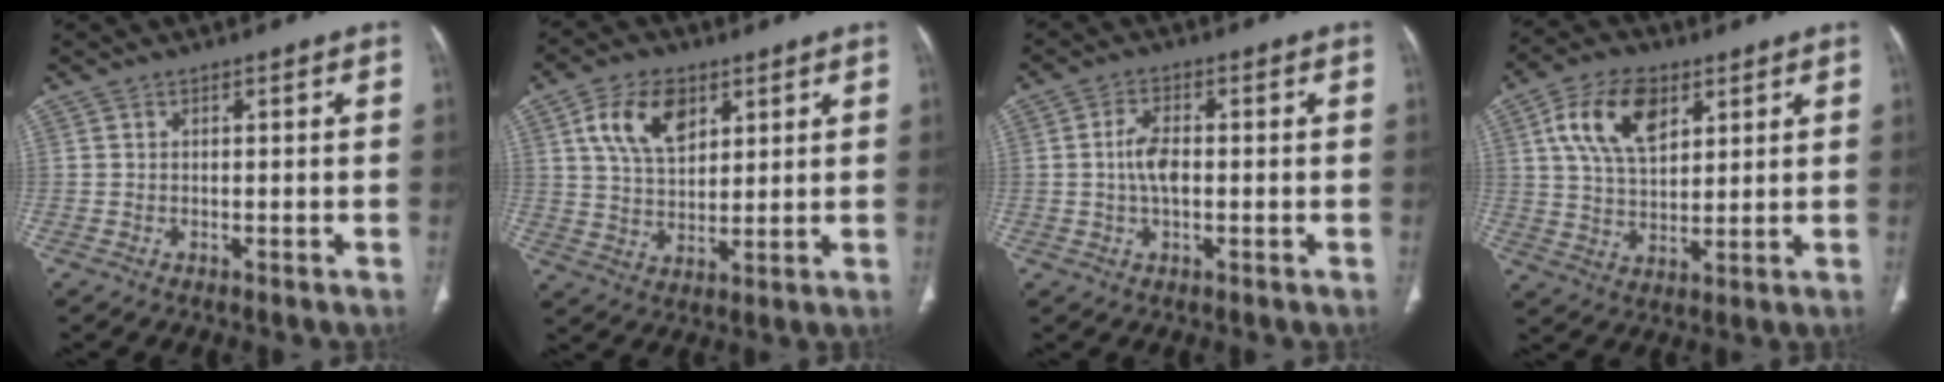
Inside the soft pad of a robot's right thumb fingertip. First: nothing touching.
{"total": 10.7, "force": [4.7, 6.4, 7.2], "torque": [-0.113, -0.016, 0.090]}
{"total": 5.1, "force": [-0.1, 2.6, 4.4], "torque": [-0.089, 0.007, -0.006]}
{"total": 12.5, "force": [5.2, 7.1, 9.0], "torque": [-0.151, -0.011, 0.097]}